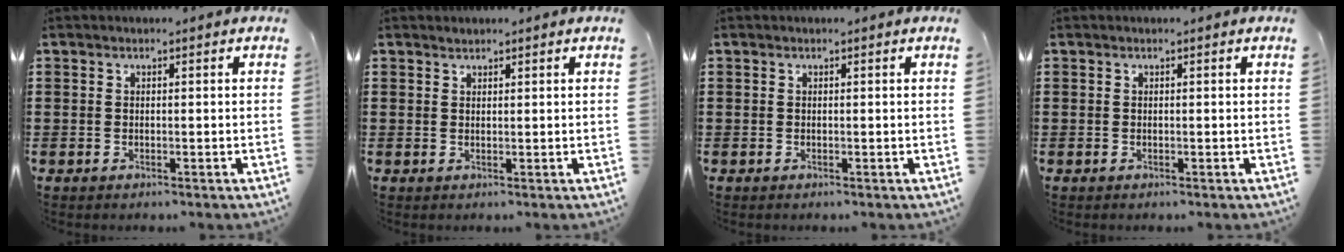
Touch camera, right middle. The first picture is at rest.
{"total": 0.8, "force": [0.8, 0.1, -0.2], "torque": [0.001, -0.001, 0.016]}
{"total": 0.0}
{"total": 0.0}